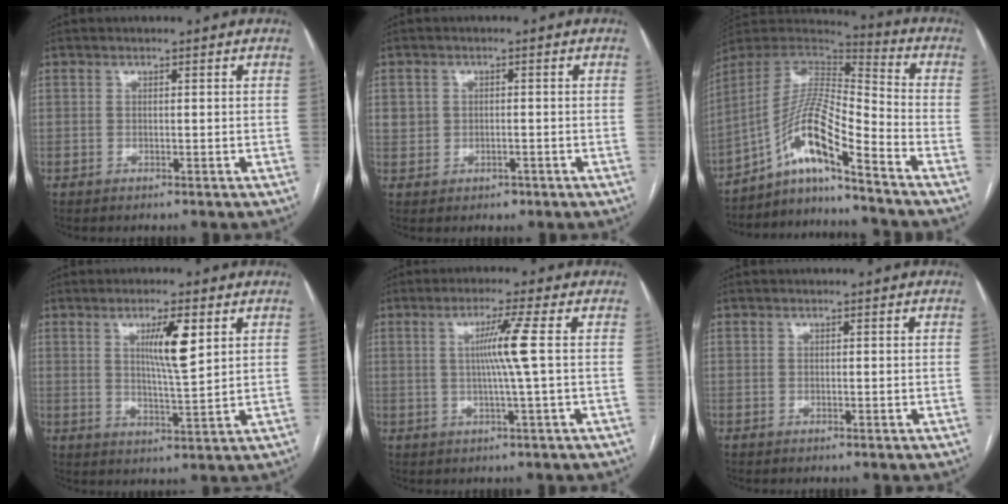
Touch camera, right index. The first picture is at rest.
{"total": 3.3, "force": [-0.3, 3.0, 1.2], "torque": [-0.019, 0.009, 0.009]}
{"total": 12.2, "force": [-8.1, 0.7, 9.1], "torque": [-0.174, 0.020, -0.146]}
{"total": 7.0, "force": [2.8, 0.6, 6.4], "torque": [-0.112, -0.006, 0.048]}
{"total": 5.8, "force": [0.8, -1.6, 5.5], "torque": [-0.101, -0.001, 0.016]}
{"total": 0.0}